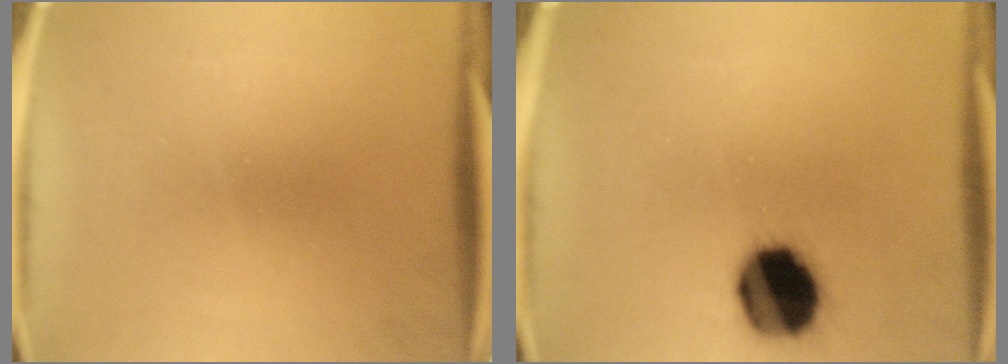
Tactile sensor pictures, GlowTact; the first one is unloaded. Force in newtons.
{"total": 15.6}